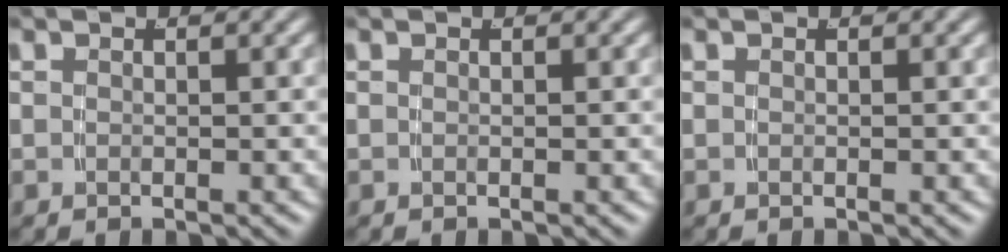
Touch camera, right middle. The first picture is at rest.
{"total": 0.0}
{"total": 0.0}